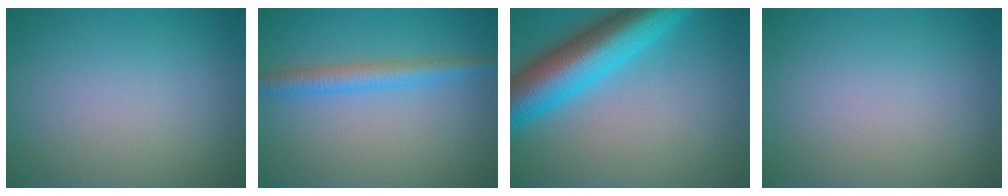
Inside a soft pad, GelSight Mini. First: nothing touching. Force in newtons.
{"total": 3.0, "press": 3.0, "slide": 0.1}
{"total": 10.2, "press": 10.2, "slide": 0.3}
{"total": 0.0}